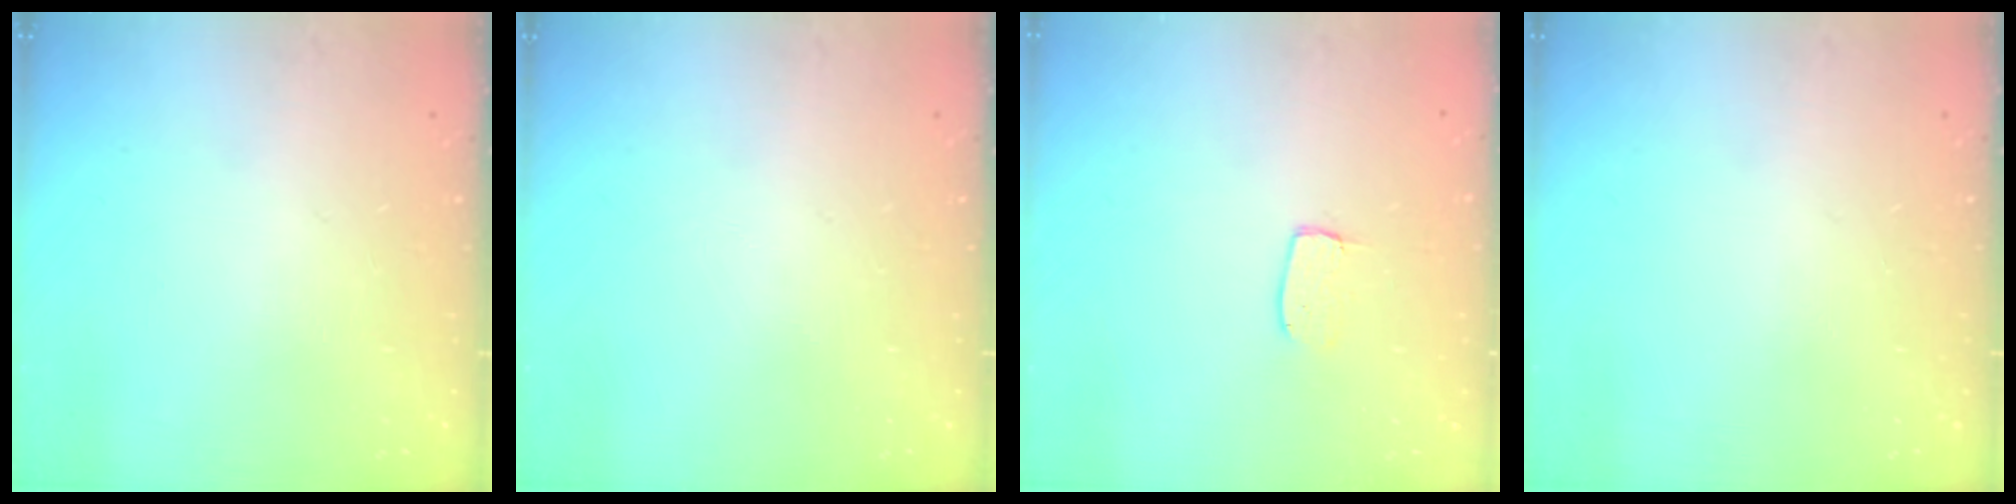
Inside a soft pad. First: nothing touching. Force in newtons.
{"total": 0.0}
{"total": 3.9, "press": 3.9, "slide": 0.3}
{"total": 0.0}